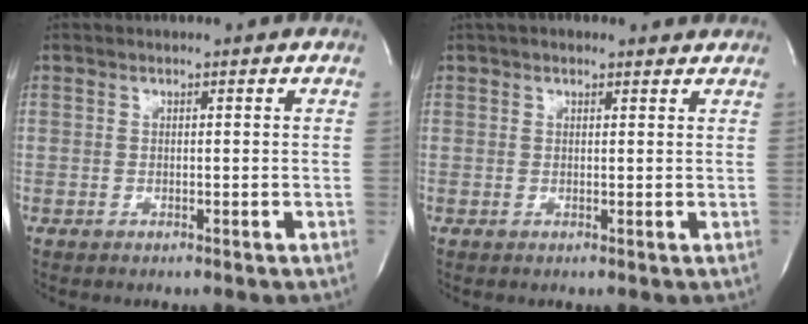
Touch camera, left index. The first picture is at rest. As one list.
[{"total": 3.7, "force": [2.8, 1.8, 1.7], "torque": [-0.021, 0.027, 0.037]}]